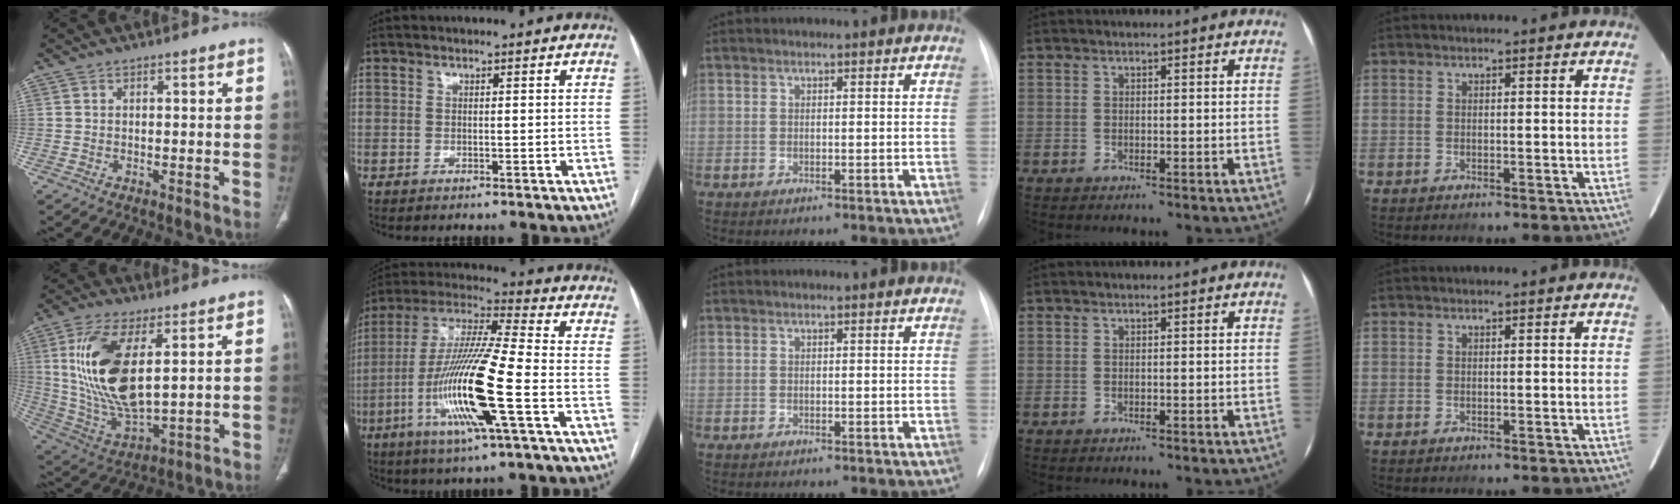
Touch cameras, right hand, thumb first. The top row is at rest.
{"thumb": {"total": 18.5, "force": [4.5, 7.9, 16.1], "torque": [-0.327, -0.027, 0.098]}, "index": {"total": 17.4, "force": [-5.4, 0.3, 16.5], "torque": [-0.335, -0.014, -0.106]}}